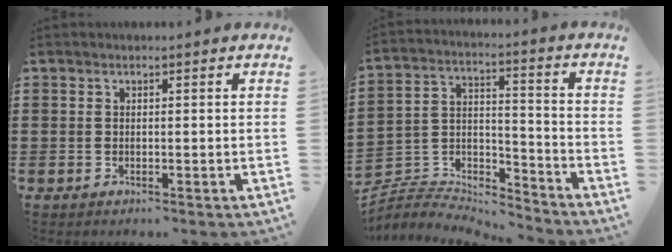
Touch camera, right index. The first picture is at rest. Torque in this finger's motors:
{"motor_torque": [-1.26, -0.88, -1.05, -0.18]}